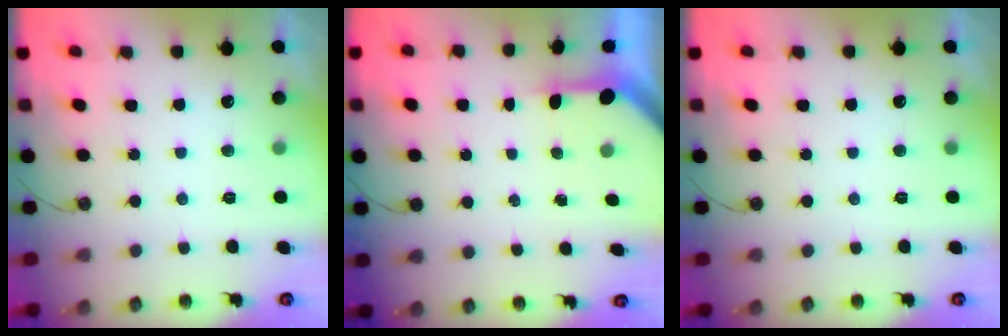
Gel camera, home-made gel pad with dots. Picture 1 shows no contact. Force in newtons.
{"total": 3.4, "press": 3.4, "slide": 0.3}
{"total": 0.0}